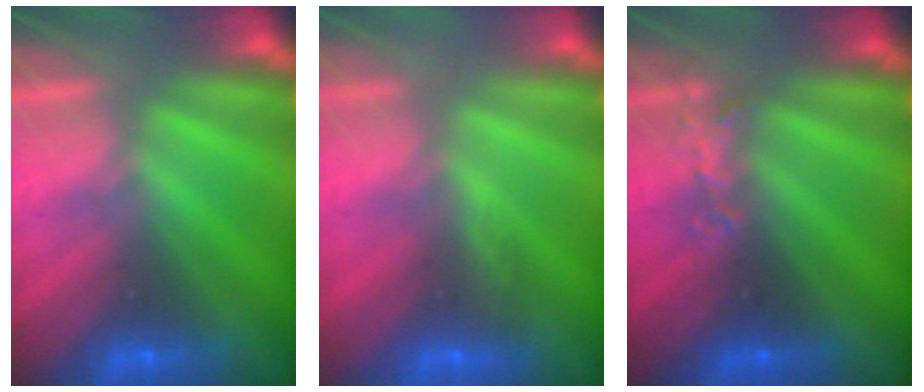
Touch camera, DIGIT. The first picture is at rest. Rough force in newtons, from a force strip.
{"total": 2.9}
{"total": 2.7}